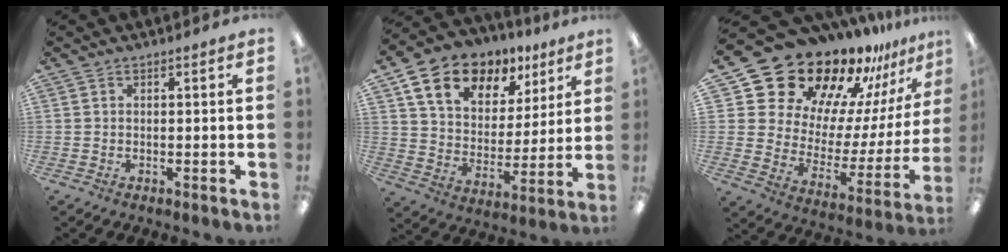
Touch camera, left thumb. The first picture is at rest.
{"total": 14.7, "force": [9.1, 9.4, 6.6], "torque": [-0.119, -0.041, 0.169]}
{"total": 23.4, "force": [20.2, 10.3, 6.0], "torque": [-0.118, -0.168, 0.375]}